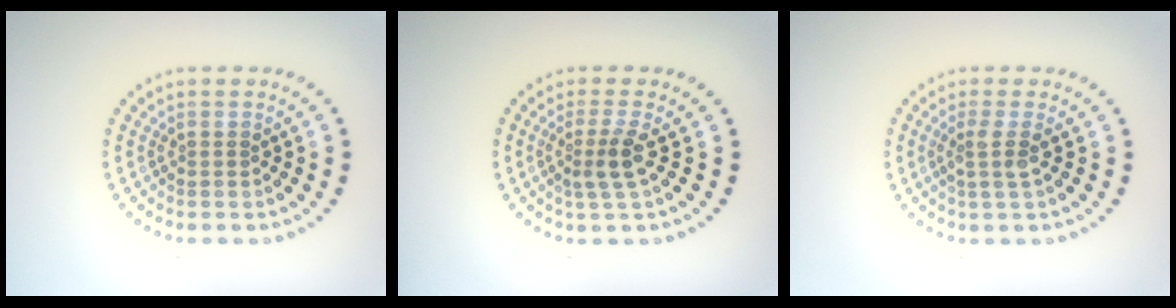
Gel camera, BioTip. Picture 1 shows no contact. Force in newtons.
{"total": 2.3, "press": 1.8, "slide": 1.4}
{"total": 1.8, "press": 1.3, "slide": 1.2}